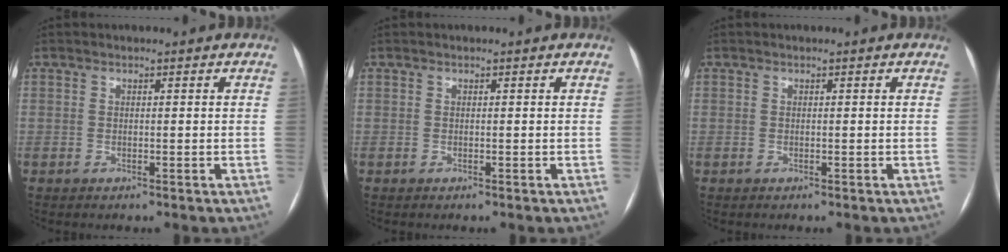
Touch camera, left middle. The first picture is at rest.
{"total": 0.0}
{"total": 0.0}